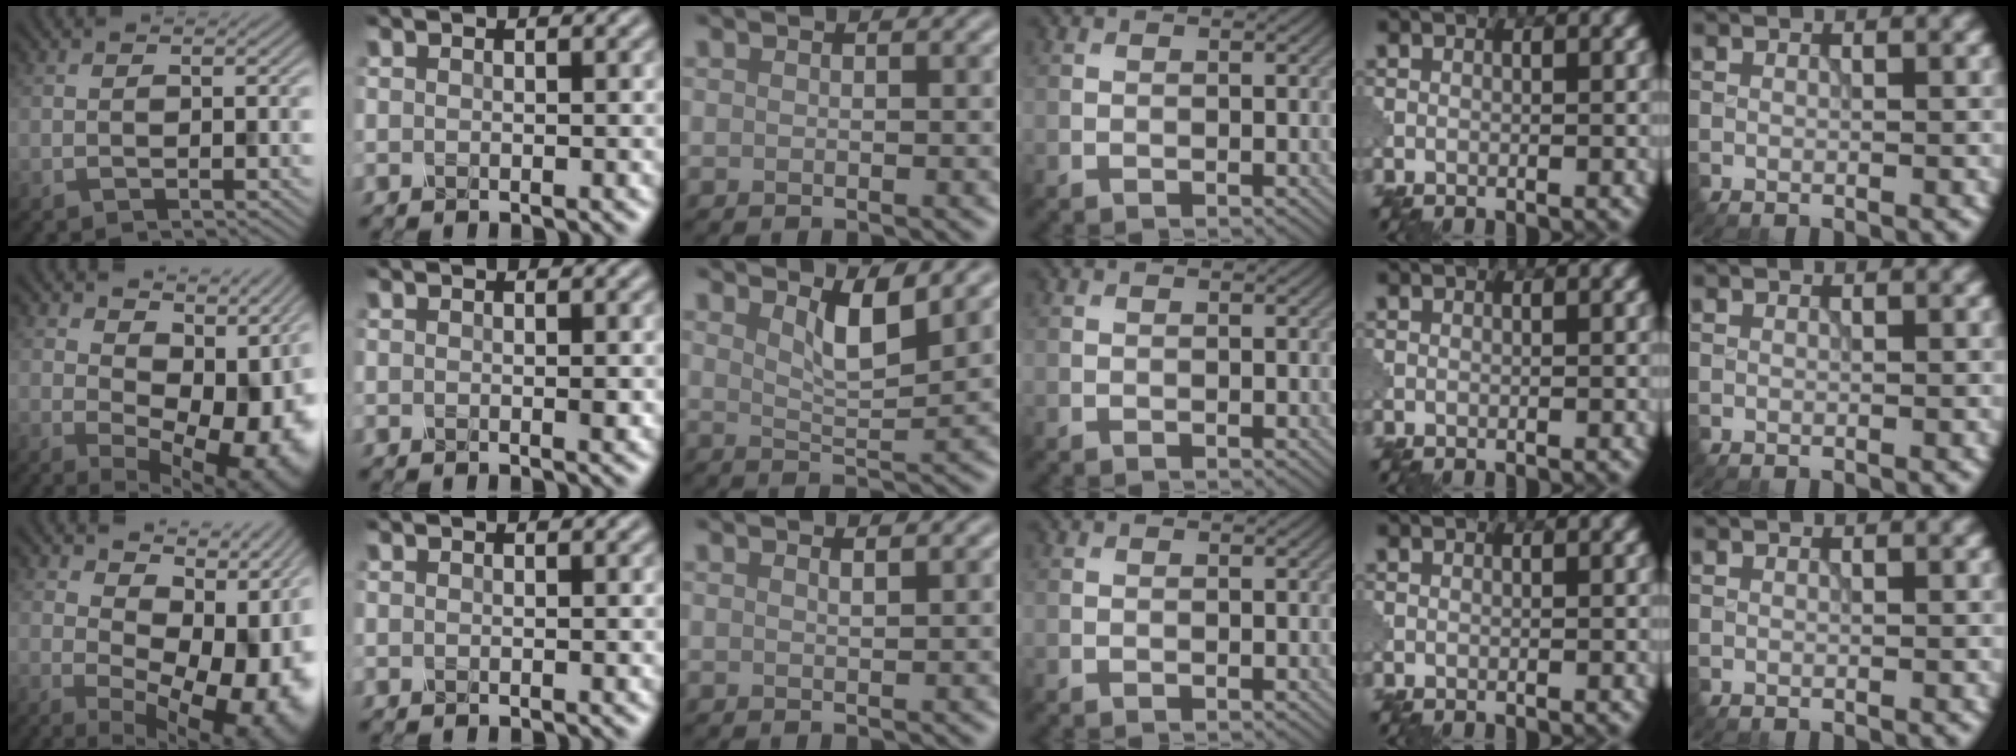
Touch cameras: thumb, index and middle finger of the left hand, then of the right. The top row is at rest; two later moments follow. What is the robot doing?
{"motion": "shake", "object": "salt shaker"}